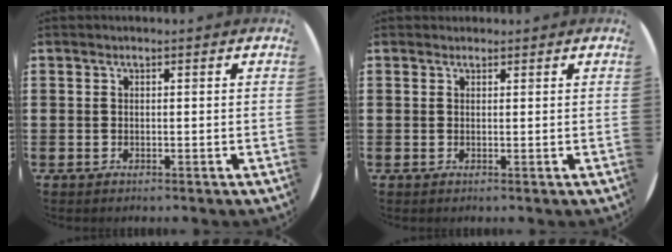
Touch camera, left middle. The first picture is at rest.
{"total": 0.6, "force": [0.6, 0.3, -0.1], "torque": [0.011, 0.000, 0.009]}